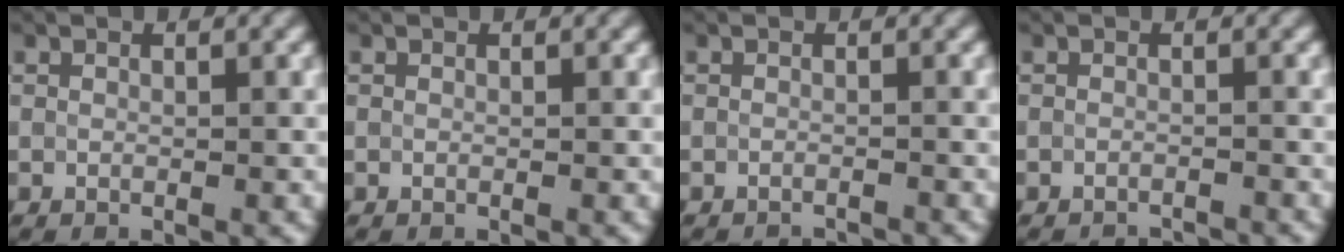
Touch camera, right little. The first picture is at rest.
{"total": 0.0}
{"total": 1.9, "force": [-1.9, 0.1, 0.3], "torque": [0.007, -0.008, -0.026]}
{"total": 2.2, "force": [-2.2, 0.1, 0.3], "torque": [0.007, -0.008, -0.030]}